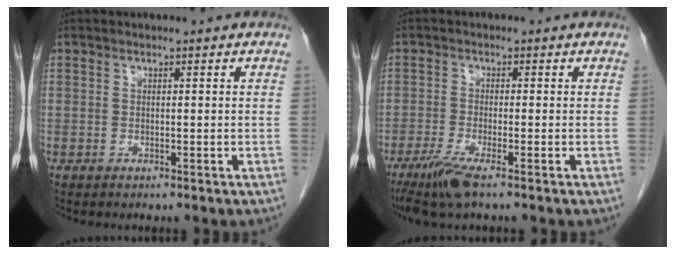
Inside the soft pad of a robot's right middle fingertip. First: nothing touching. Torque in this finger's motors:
{"motor_torque": [1.05, -0.65, 0.08, 0.04]}